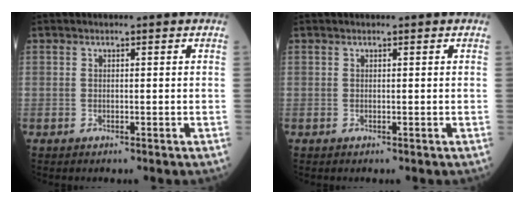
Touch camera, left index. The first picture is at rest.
{"total": 0.0}